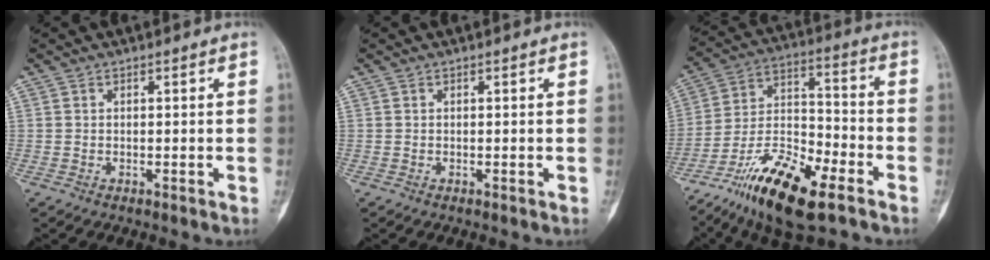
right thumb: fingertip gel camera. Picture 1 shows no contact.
{"total": 0.0}
{"total": 18.0, "force": [-11.5, 5.7, 12.7], "torque": [-0.228, 0.064, -0.208]}